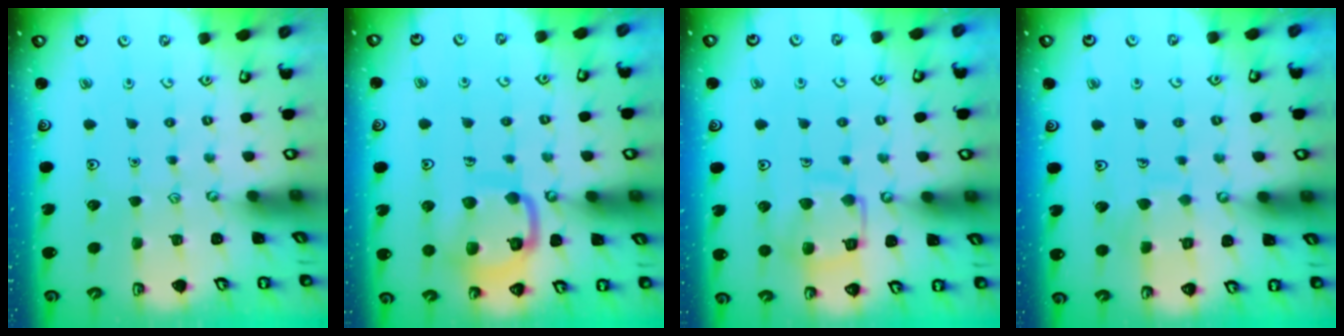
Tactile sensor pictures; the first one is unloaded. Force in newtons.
{"total": 13.4, "press": 13.4, "slide": 1.3}
{"total": 12.8, "press": 12.7, "slide": 1.3}
{"total": 7.0, "press": 7.0, "slide": 0.7}